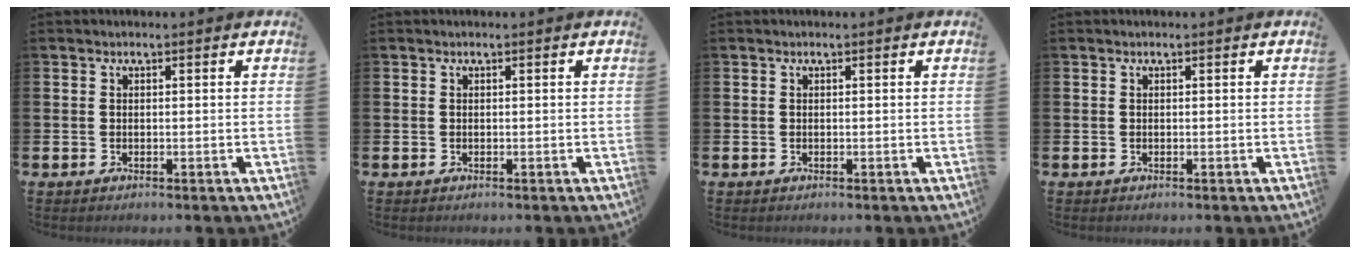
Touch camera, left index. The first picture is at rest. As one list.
[{"total": 0.0}, {"total": 0.0}, {"total": 0.0}]